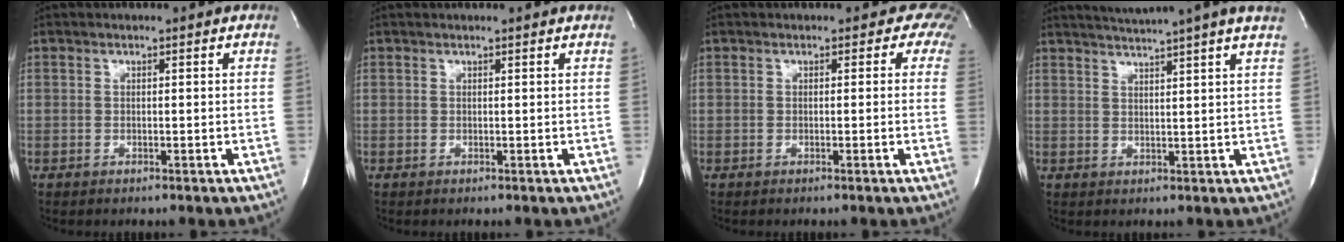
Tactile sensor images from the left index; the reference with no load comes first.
{"total": 0.6, "force": [0.5, -0.1, 0.2], "torque": [-0.006, 0.002, 0.012]}
{"total": 2.9, "force": [1.0, 2.5, 1.0], "torque": [0.020, -0.005, -0.013]}
{"total": 10.2, "force": [8.8, -2.1, 4.7], "torque": [-0.076, -0.004, 0.108]}